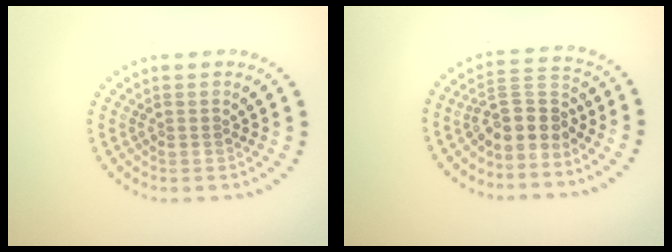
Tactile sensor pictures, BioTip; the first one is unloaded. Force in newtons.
{"total": 3.8, "press": 3.2, "slide": 2.0}